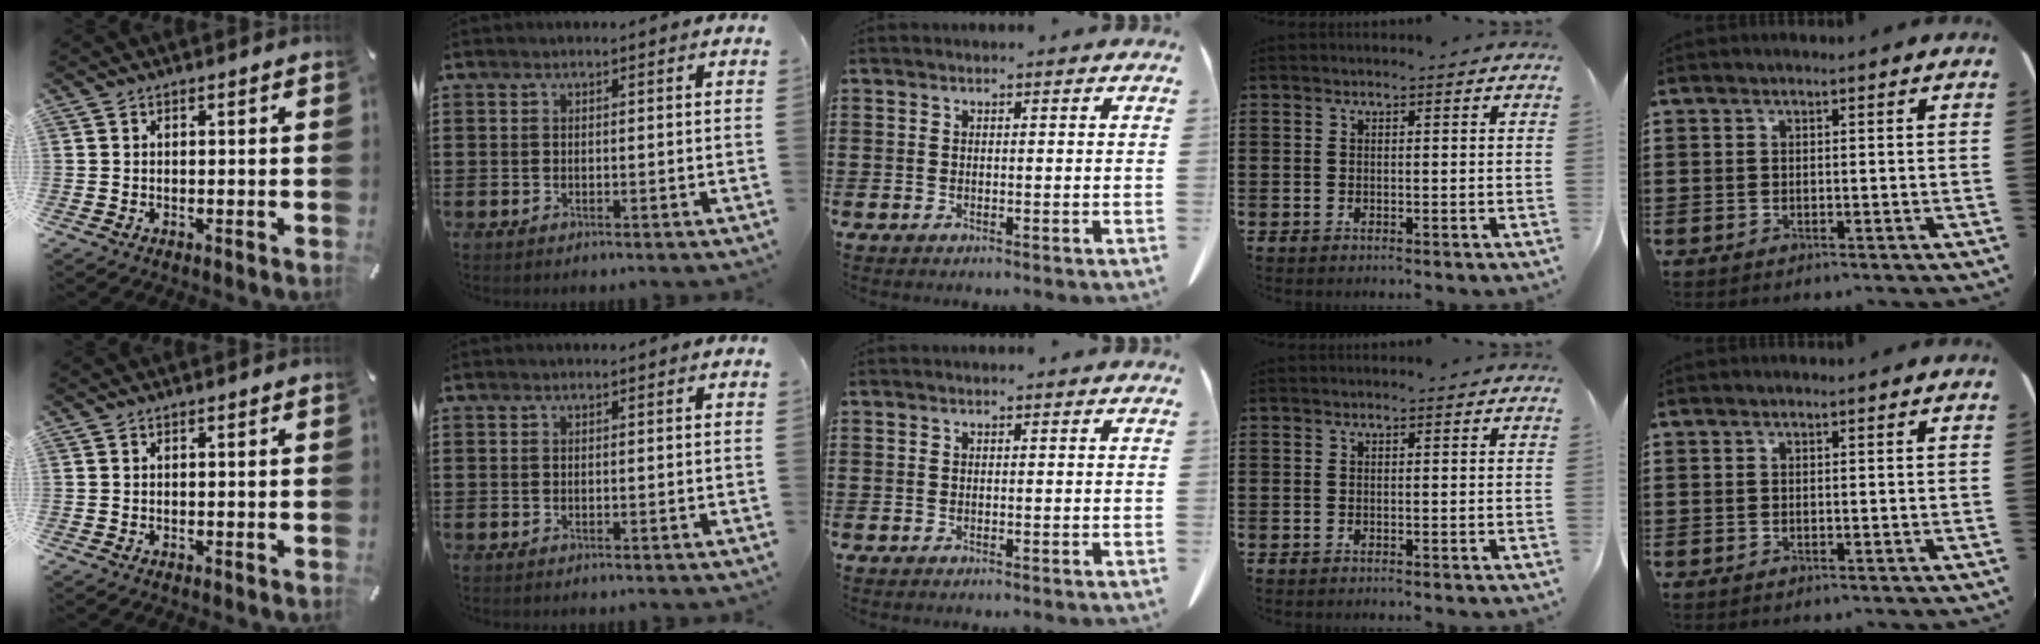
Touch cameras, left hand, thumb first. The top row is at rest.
{}